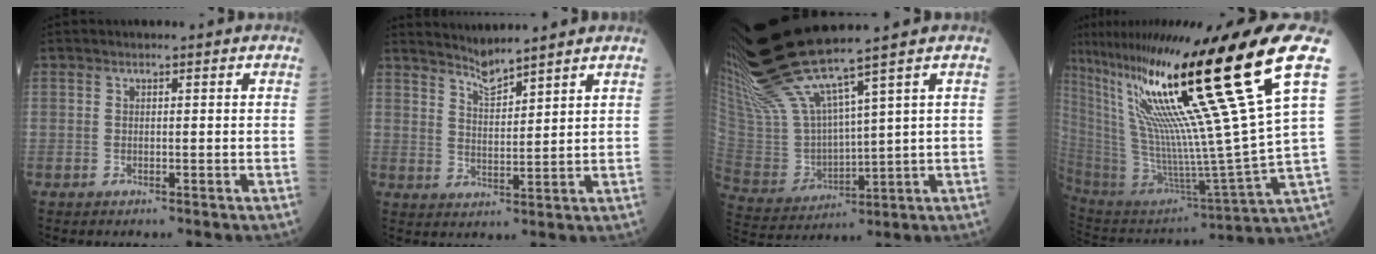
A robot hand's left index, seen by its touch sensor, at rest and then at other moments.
{"total": 4.6, "force": [4.5, -0.4, 1.2], "torque": [-0.030, -0.004, 0.089]}
{"total": 13.2, "force": [10.8, -0.7, 7.6], "torque": [-0.172, -0.009, 0.226]}
{"total": 29.1, "force": [16.1, -1.7, 24.2], "torque": [-0.428, -0.016, 0.278]}